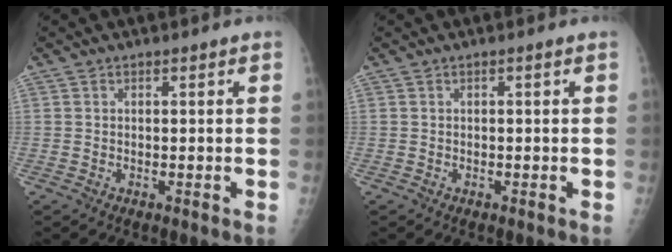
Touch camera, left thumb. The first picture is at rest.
{"total": 0.0}